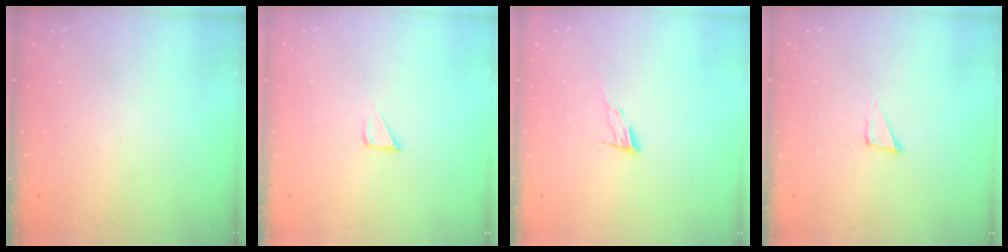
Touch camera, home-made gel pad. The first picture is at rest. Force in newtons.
{"total": 2.8, "press": 2.8, "slide": 0.1}
{"total": 6.1, "press": 6.1, "slide": 0.6}
{"total": 3.4, "press": 3.3, "slide": 0.9}